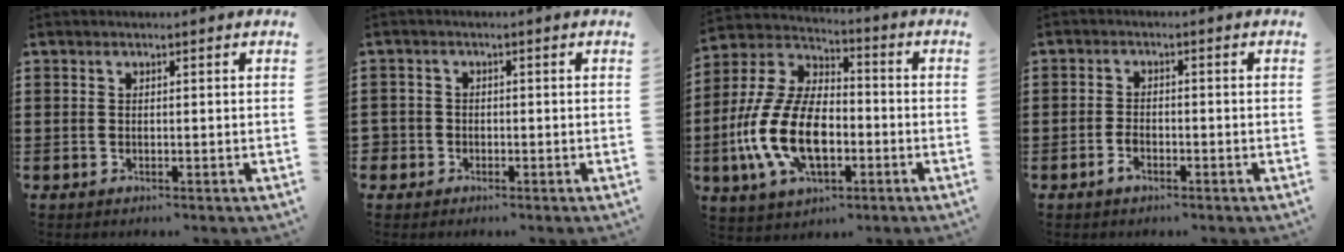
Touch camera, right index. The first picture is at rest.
{"total": 1.6, "force": [-0.9, 1.3, 0.2], "torque": [-0.010, -0.001, -0.020]}
{"total": 14.3, "force": [-3.9, 7.7, 11.4], "torque": [-0.279, -0.007, -0.080]}
{"total": 2.3, "force": [-1.4, 1.1, 1.4], "torque": [-0.035, -0.001, -0.029]}